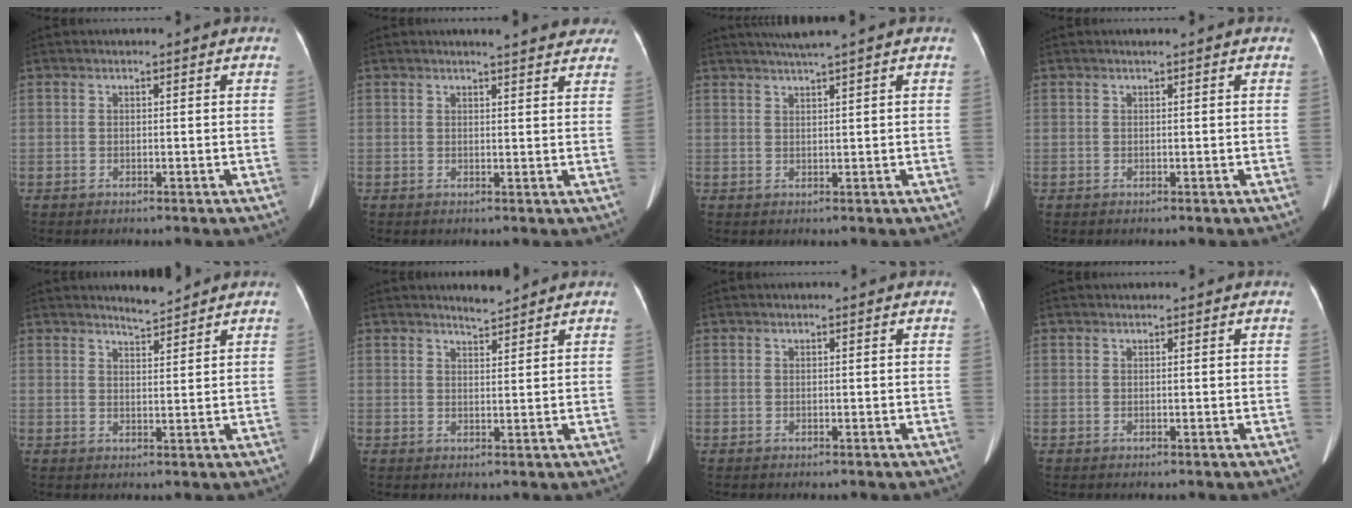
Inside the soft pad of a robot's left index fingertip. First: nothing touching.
{"total": 9.3, "force": [8.4, 1.6, 3.6], "torque": [-0.028, -0.001, 0.078]}
{"total": 3.5, "force": [2.8, -1.0, 1.9], "torque": [-0.034, 0.010, 0.053]}
{"total": 0.0}
{"total": 2.6, "force": [2.6, -0.1, 0.3], "torque": [-0.010, -0.005, 0.047]}
{"total": 1.4, "force": [1.3, -0.2, 0.3], "torque": [-0.009, -0.001, 0.026]}
{"total": 0.0}
{"total": 0.0}